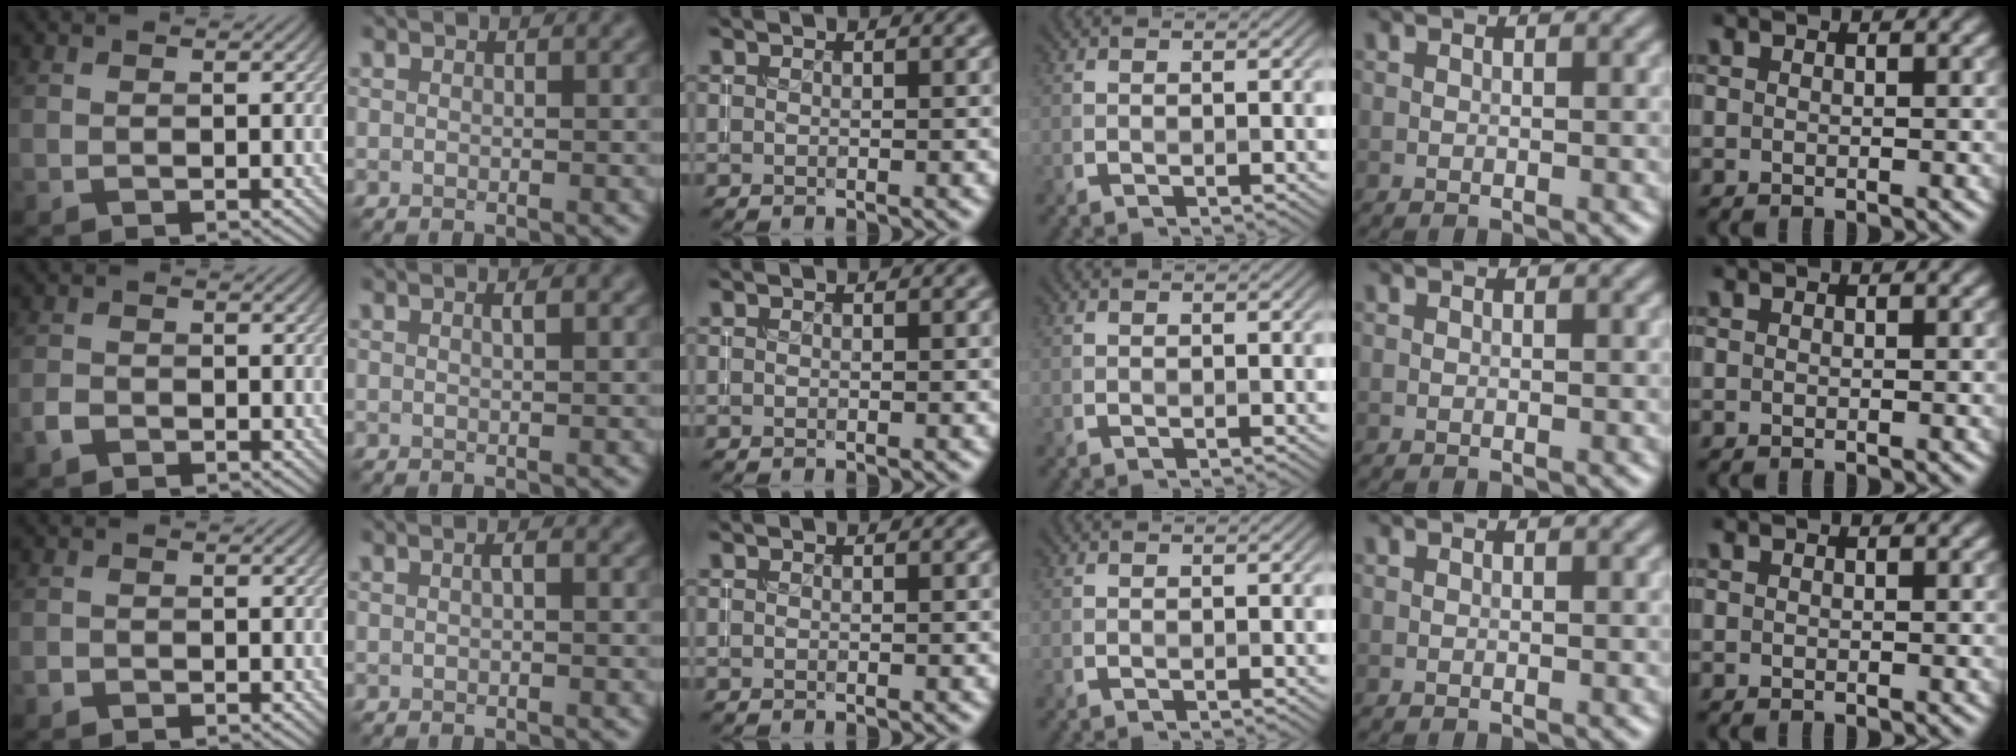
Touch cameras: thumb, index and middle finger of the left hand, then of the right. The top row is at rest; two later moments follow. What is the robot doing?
{"motion": "insert", "object": "coin"}